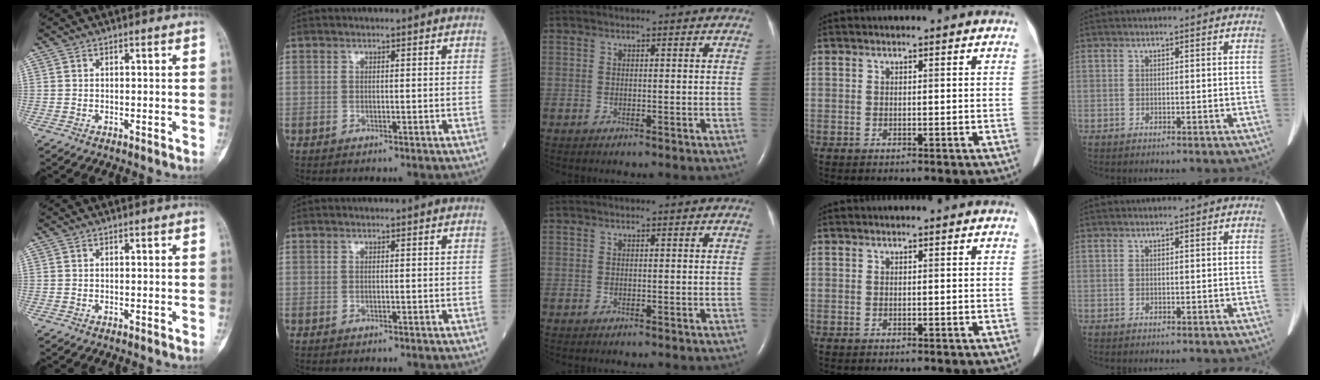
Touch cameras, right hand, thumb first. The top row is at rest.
{}